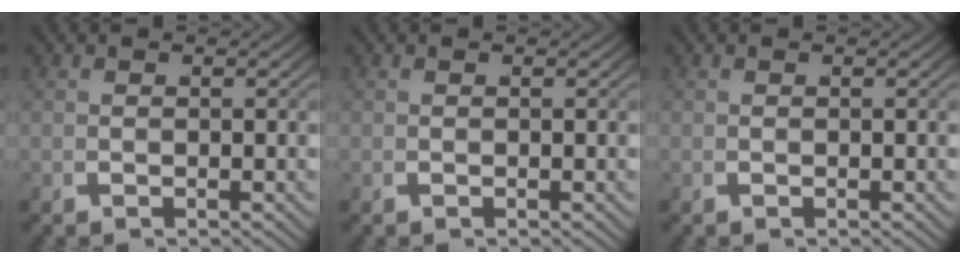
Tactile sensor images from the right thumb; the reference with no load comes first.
{"total": 0.0}
{"total": 0.0}